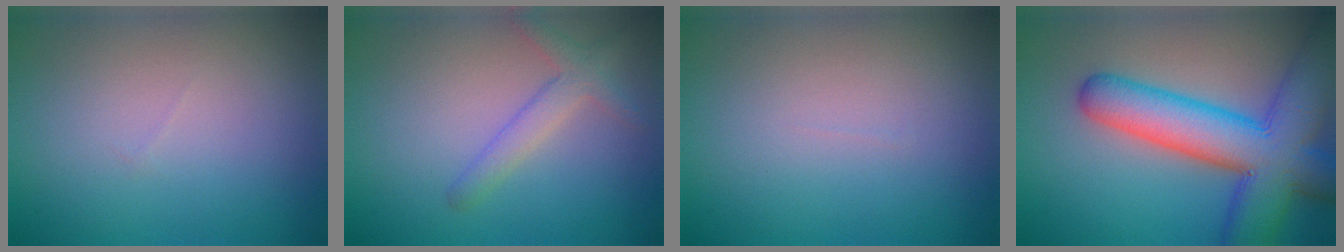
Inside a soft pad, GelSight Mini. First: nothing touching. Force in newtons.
{"total": 2.4, "press": 2.4, "slide": 0.1}
{"total": 0.0}
{"total": 10.8, "press": 10.8, "slide": 0.5}